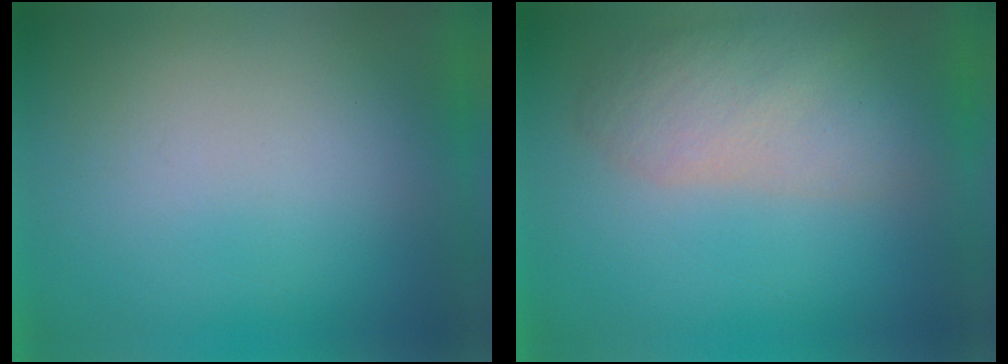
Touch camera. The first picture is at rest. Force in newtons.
{"total": 5.5}